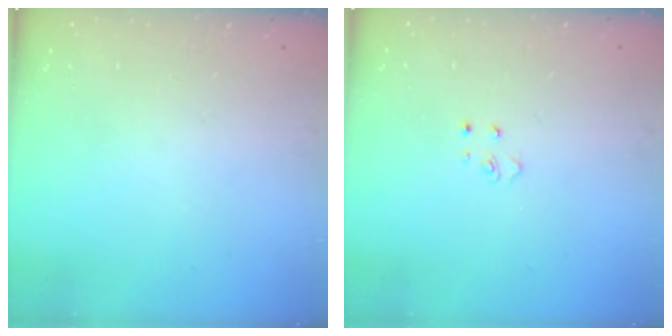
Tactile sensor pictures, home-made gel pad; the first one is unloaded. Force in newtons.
{"total": 2.6, "press": 2.6, "slide": 0.3}